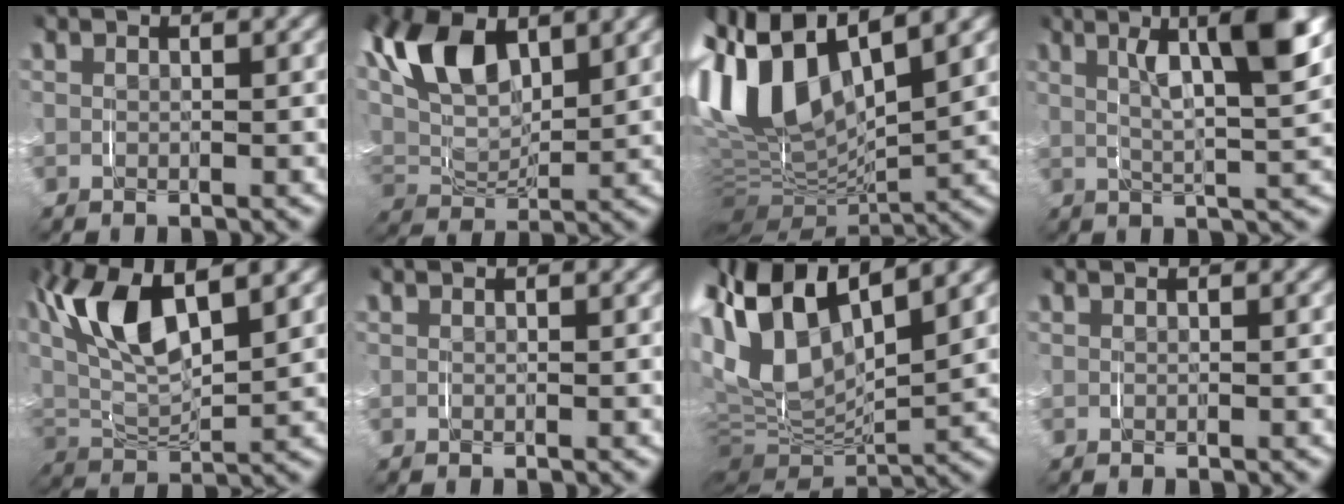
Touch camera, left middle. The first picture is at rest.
{"total": 9.2, "force": [2.5, 6.0, 6.5], "torque": [-0.158, -0.018, 0.046]}
{"total": 14.1, "force": [1.7, 9.1, 10.6], "torque": [-0.228, -0.004, 0.023]}
{"total": 7.9, "force": [2.1, 2.2, 7.2], "torque": [-0.103, 0.003, 0.027]}
{"total": 7.3, "force": [2.0, 3.9, 5.9], "torque": [-0.145, -0.004, 0.036]}
{"total": 0.0}
{"total": 15.1, "force": [3.4, 10.2, 10.5], "torque": [-0.224, 0.006, 0.037]}
{"total": 0.0}